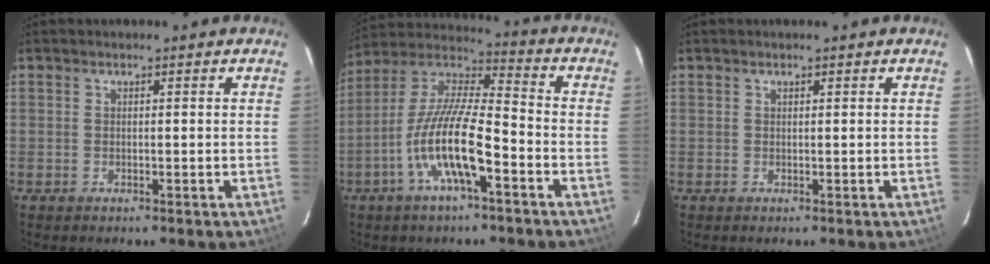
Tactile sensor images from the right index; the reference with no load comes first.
{"total": 14.2, "force": [-6.1, 3.1, 12.5], "torque": [-0.249, -0.004, -0.121]}
{"total": 0.0}